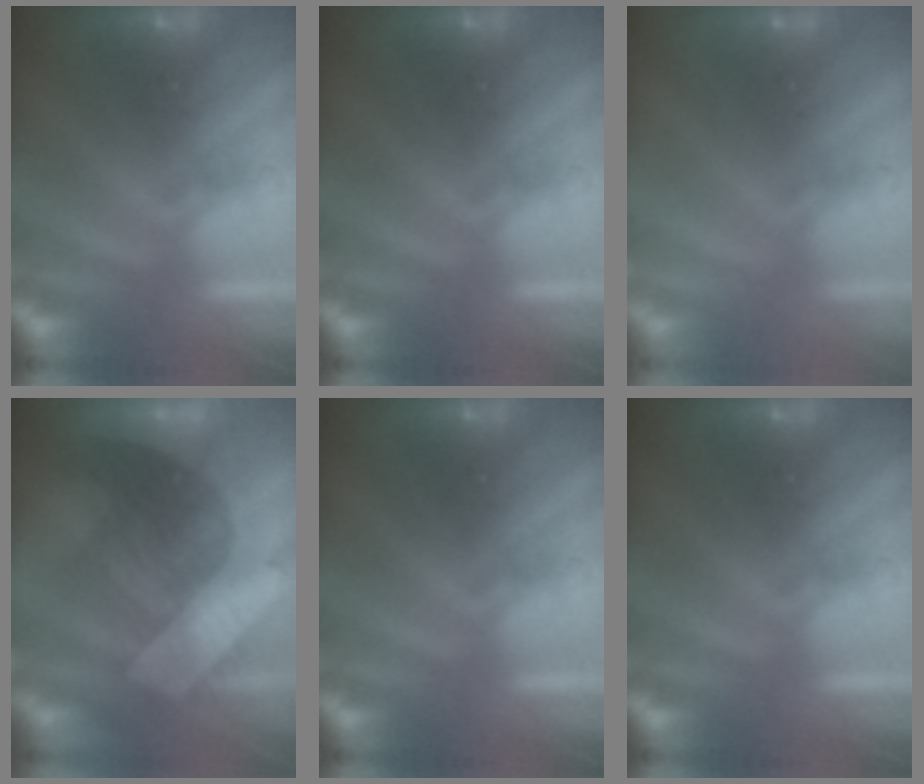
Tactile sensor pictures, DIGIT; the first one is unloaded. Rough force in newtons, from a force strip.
{"total": 0.0}
{"total": 2.9}
{"total": 2.9}
{"total": 0.0}
{"total": 0.0}